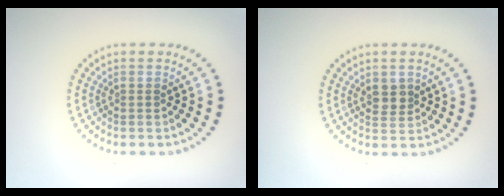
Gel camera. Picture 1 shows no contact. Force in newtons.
{"total": 1.8, "press": 1.7, "slide": 0.6}